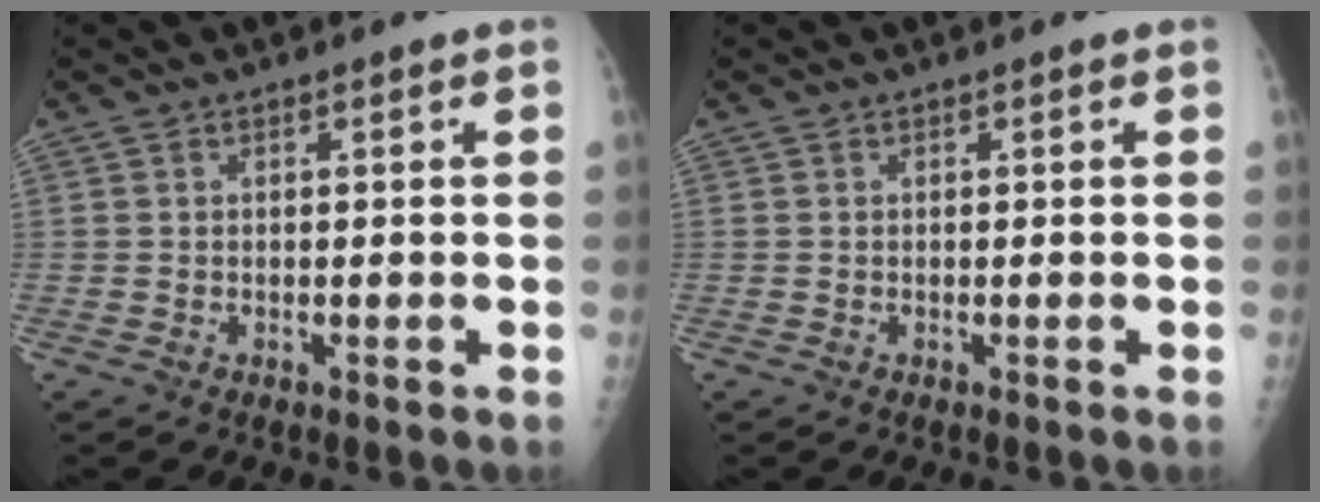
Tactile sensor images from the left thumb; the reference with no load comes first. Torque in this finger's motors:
{"motor_torque": [0.01, 0.00, -0.07, -0.07, 0.00]}